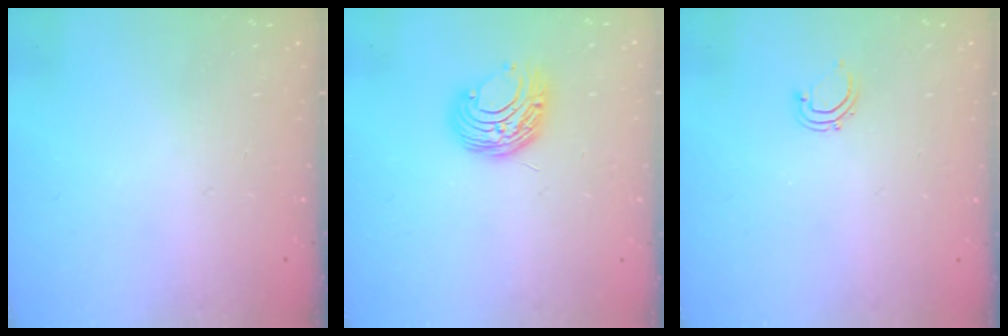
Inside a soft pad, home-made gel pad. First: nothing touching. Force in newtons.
{"total": 9.5, "press": 9.4, "slide": 0.9}
{"total": 3.9, "press": 3.8, "slide": 0.7}